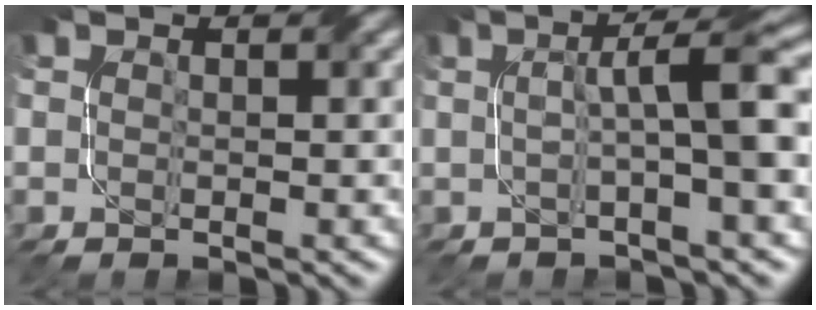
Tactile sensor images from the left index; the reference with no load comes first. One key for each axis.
{"total": 6.2, "fx": 0.6, "fy": 0.9, "fz": 6.1, "tx": -0.091, "ty": 0.016, "tz": 0.003}